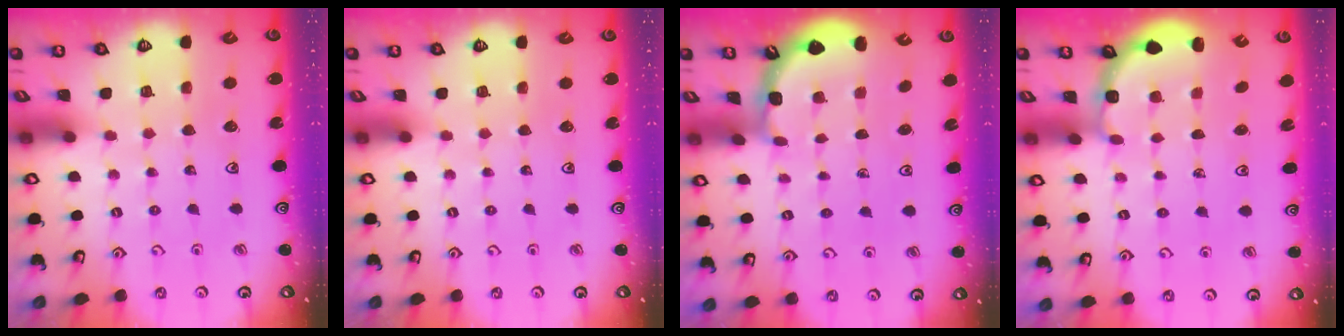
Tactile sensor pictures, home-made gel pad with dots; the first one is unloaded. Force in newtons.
{"total": 0.0}
{"total": 2.0, "press": 2.0, "slide": 0.2}
{"total": 3.0, "press": 2.3, "slide": 1.8}